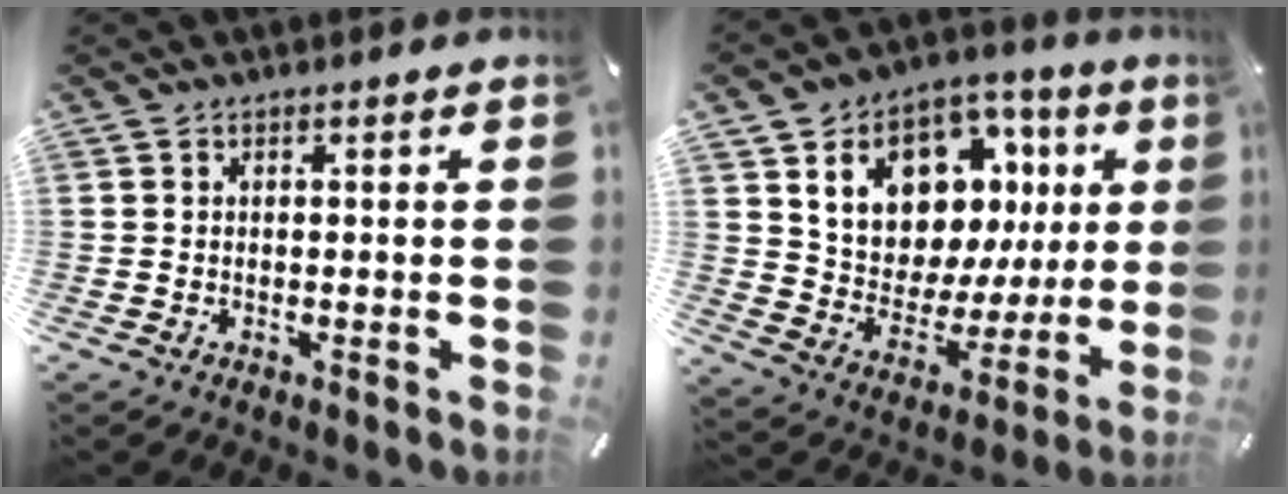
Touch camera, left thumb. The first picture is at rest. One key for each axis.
{"total": 15.8, "fx": 8.3, "fy": 10.9, "fz": 7.9, "tx": -0.127, "ty": -0.063, "tz": 0.150}